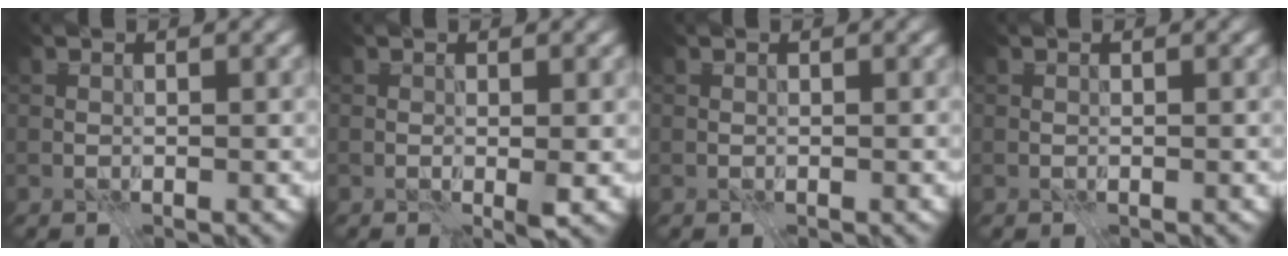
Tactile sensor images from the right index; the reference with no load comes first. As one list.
[{"total": 1.1, "force": [-0.1, 0.1, 1.1], "torque": [-0.019, -0.003, -0.003]}, {"total": 0.0}, {"total": 0.0}]